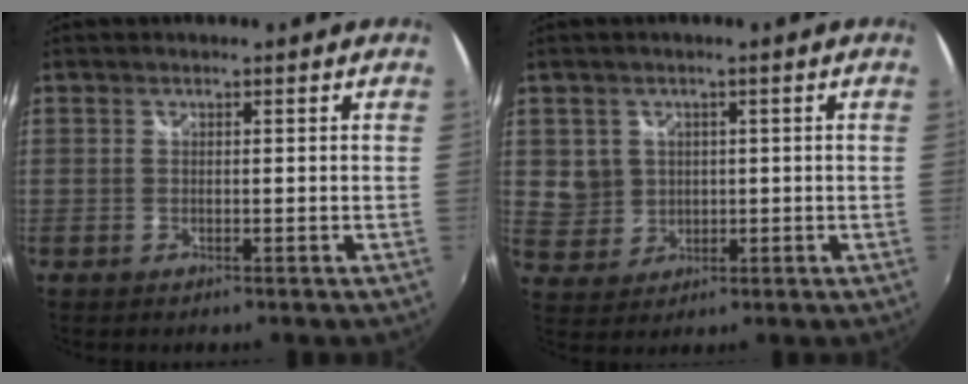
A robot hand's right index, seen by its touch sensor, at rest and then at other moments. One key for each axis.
{"total": 5.3, "fx": 0.9, "fy": 5.1, "fz": 1.0, "tx": -0.023, "ty": 0.006, "tz": 0.027}